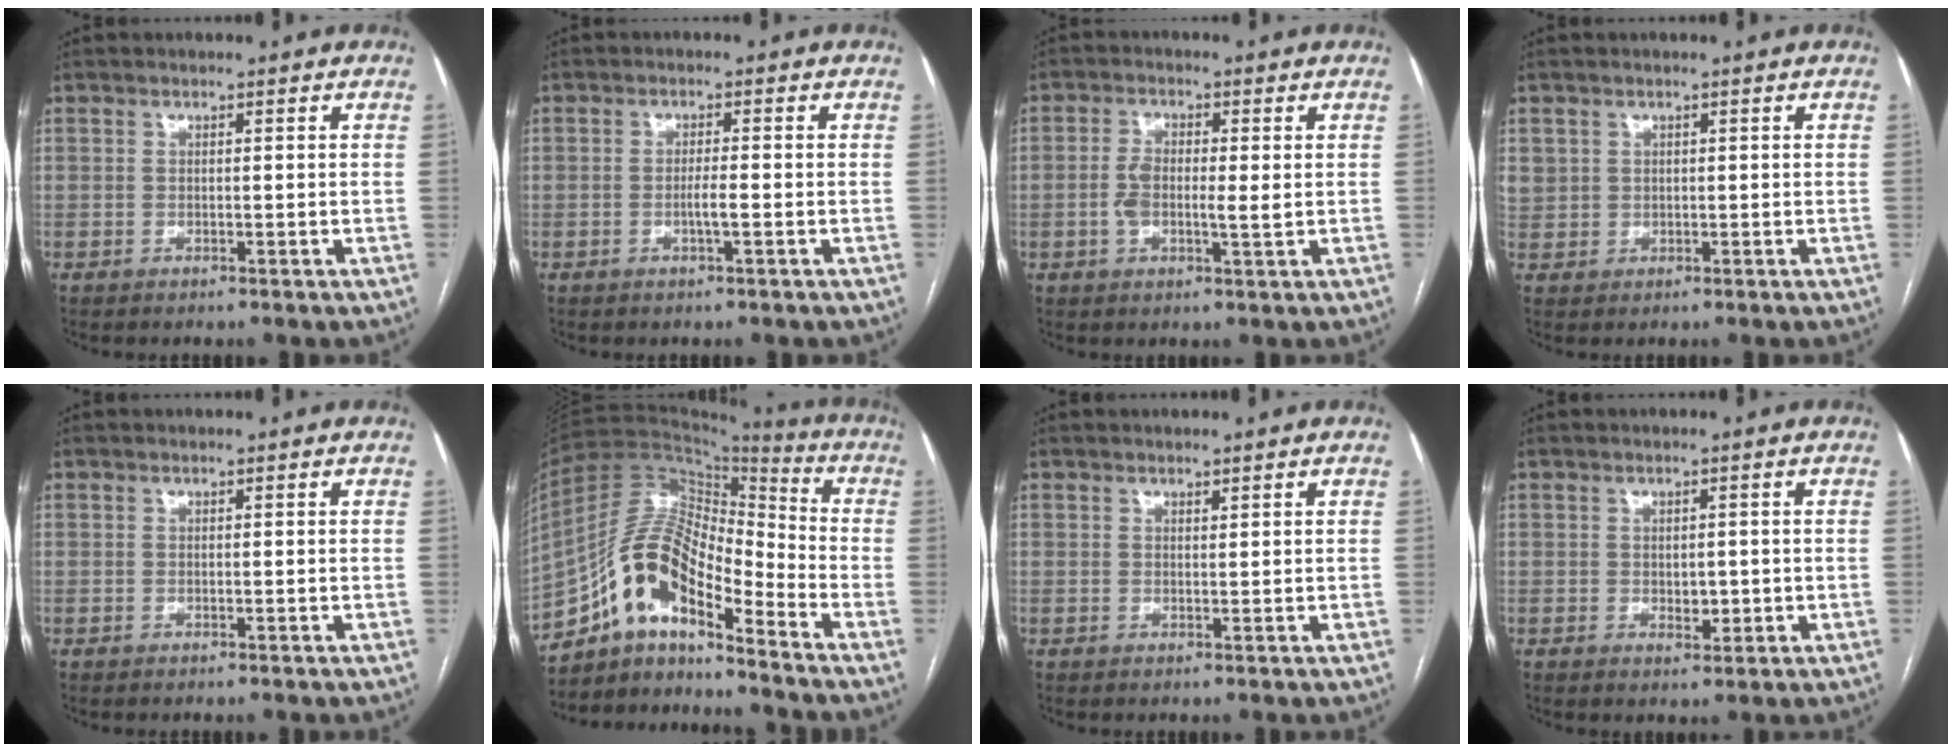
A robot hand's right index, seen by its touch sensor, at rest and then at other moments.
{"total": 1.6, "force": [-0.4, 0.0, 1.5], "torque": [-0.030, -0.001, -0.007]}
{"total": 4.8, "force": [0.0, 1.7, 4.5], "torque": [-0.093, 0.005, -0.001]}
{"total": 2.9, "force": [1.0, 2.6, 0.5], "torque": [-0.008, 0.012, 0.028]}
{"total": 0.0}
{"total": 14.8, "force": [-10.0, 4.4, 10.0], "torque": [-0.186, 0.040, -0.177]}
{"total": 0.6, "force": [0.5, 0.1, 0.3], "torque": [-0.007, -0.002, 0.009]}
{"total": 2.2, "force": [-0.1, 1.4, 1.7], "torque": [-0.023, -0.002, 0.005]}